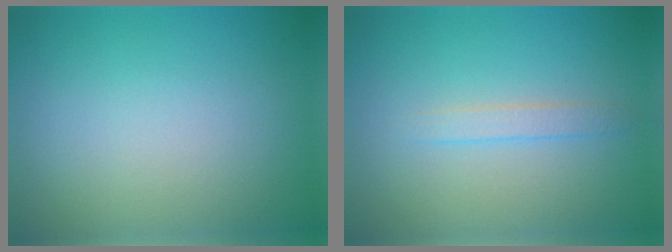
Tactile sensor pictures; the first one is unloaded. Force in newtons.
{"total": 1.3, "press": 1.3, "slide": 0.1}